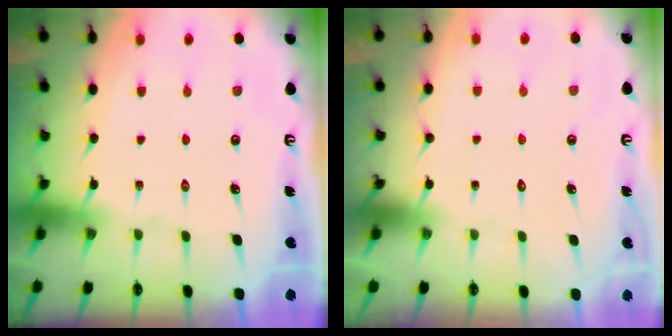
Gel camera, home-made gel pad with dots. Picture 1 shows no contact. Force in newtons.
{"total": 1.6, "press": 1.6, "slide": 0.0}